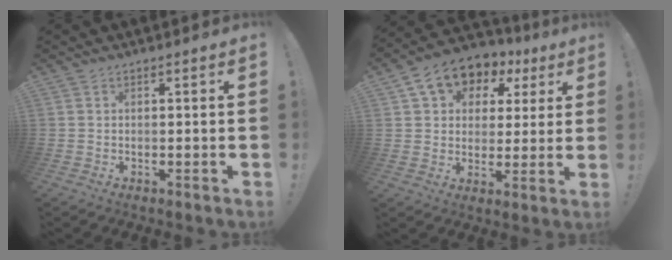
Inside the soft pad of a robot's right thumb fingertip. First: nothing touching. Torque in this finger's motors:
{"motor_torque": [0.96, 2.77, 0.62, -0.34, 0.08]}